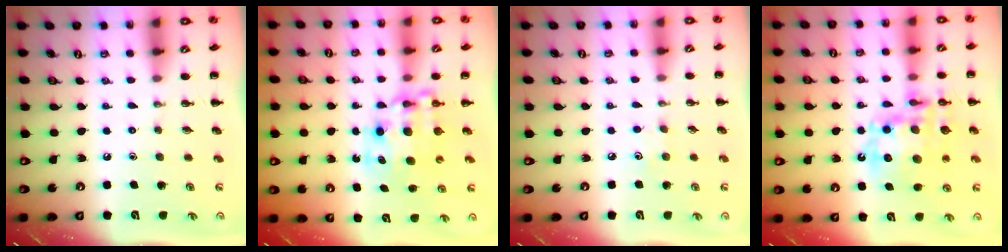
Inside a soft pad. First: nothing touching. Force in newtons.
{"total": 9.5, "press": 9.2, "slide": 2.4}
{"total": 3.8, "press": 3.7, "slide": 1.0}
{"total": 17.5, "press": 17.1, "slide": 3.9}